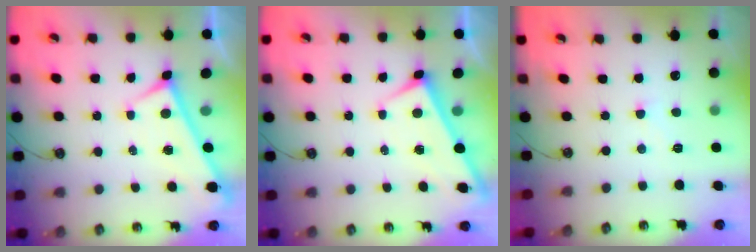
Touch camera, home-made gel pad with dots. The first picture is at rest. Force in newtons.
{"total": 1.7, "press": 1.7, "slide": 0.2}
{"total": 2.4, "press": 2.4, "slide": 0.4}